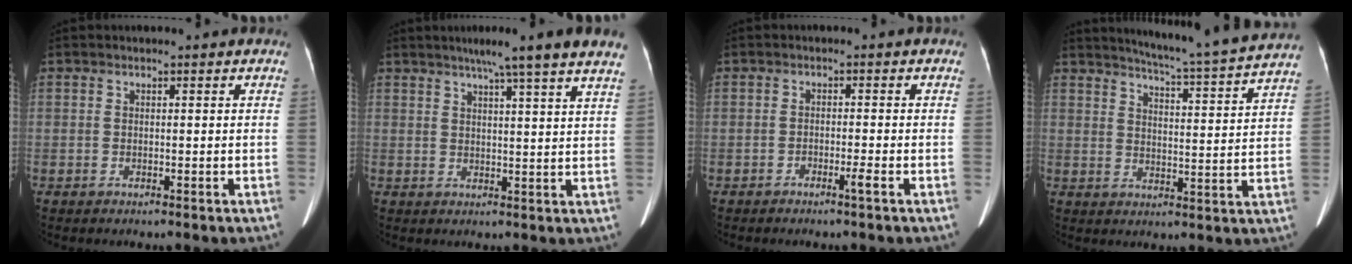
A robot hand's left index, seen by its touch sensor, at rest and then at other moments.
{"total": 10.9, "force": [8.5, -1.1, 6.7], "torque": [-0.094, 0.012, 0.092]}
{"total": 1.3, "force": [-0.9, -0.3, 0.9], "torque": [-0.013, 0.001, -0.019]}
{"total": 17.1, "force": [15.7, -1.2, 6.5], "torque": [-0.111, -0.042, 0.195]}